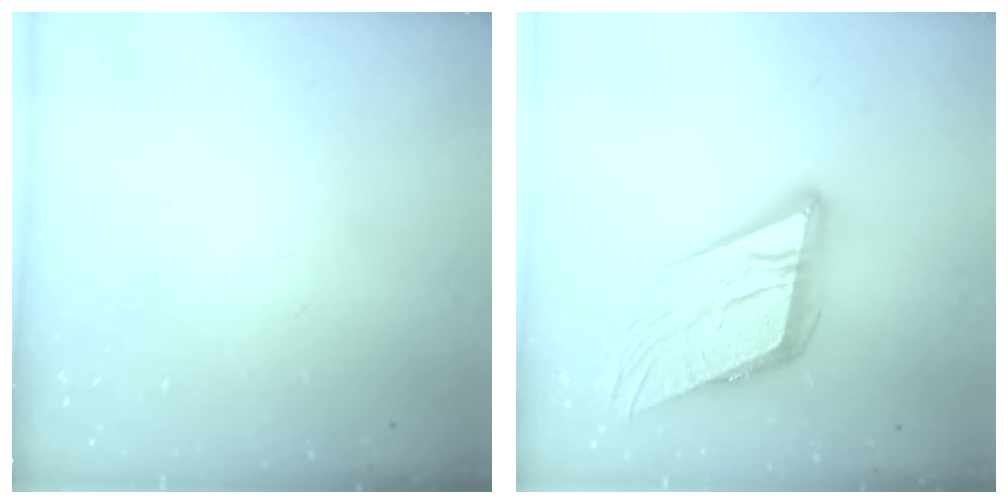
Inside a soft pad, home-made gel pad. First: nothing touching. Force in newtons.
{"total": 20.0, "press": 19.7, "slide": 3.6}